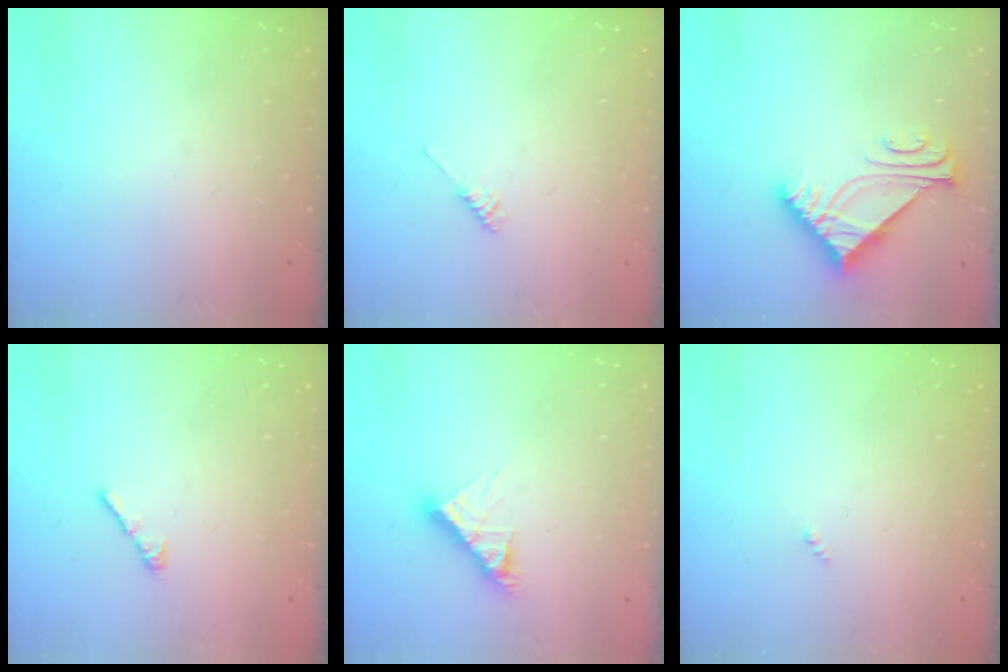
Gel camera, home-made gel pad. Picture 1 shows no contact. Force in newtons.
{"total": 2.2, "press": 2.2, "slide": 0.5}
{"total": 7.0, "press": 6.9, "slide": 0.8}
{"total": 3.0, "press": 2.9, "slide": 0.8}
{"total": 8.3, "press": 8.3, "slide": 0.5}
{"total": 0.0}